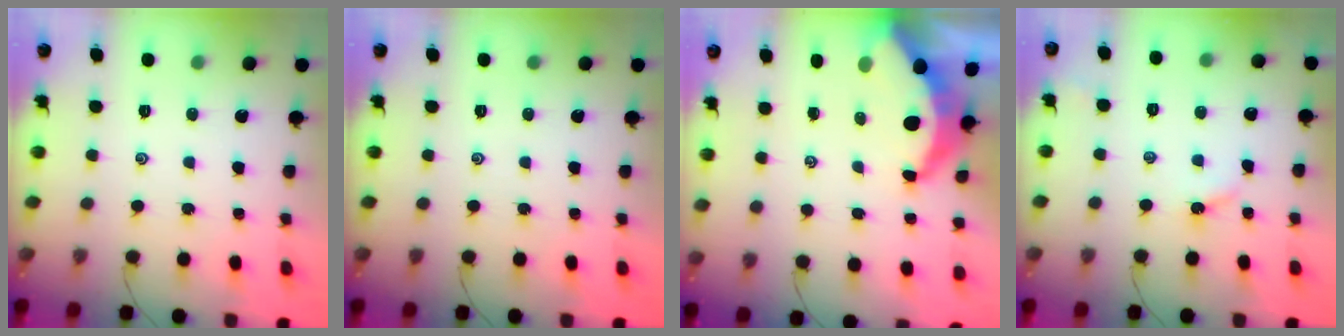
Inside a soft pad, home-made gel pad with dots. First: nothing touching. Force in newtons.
{"total": 0.0}
{"total": 7.6, "press": 7.5, "slide": 0.8}
{"total": 2.6, "press": 2.6, "slide": 0.3}